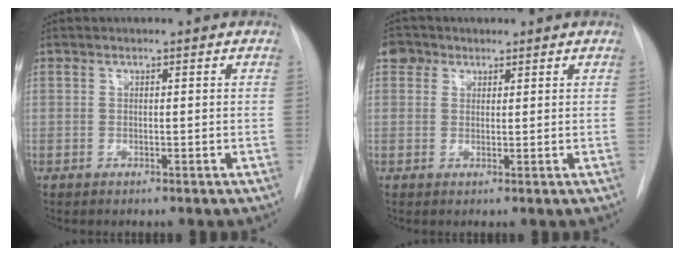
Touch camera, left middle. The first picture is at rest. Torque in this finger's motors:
{"motor_torque": [0.09, -0.09, -0.01, 0.00]}